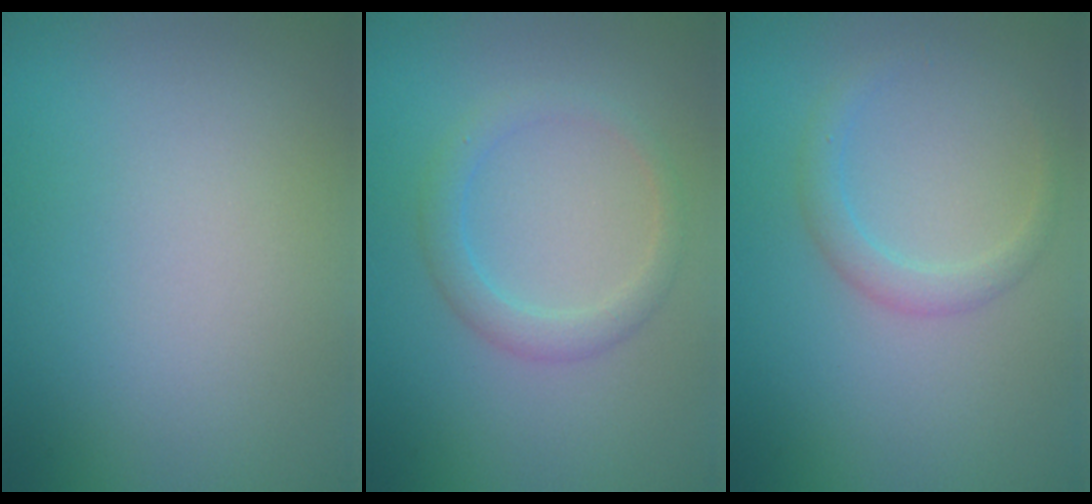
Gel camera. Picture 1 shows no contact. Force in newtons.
{"total": 2.3, "press": 2.3, "slide": 0.1}
{"total": 1.9, "press": 1.9, "slide": 0.2}